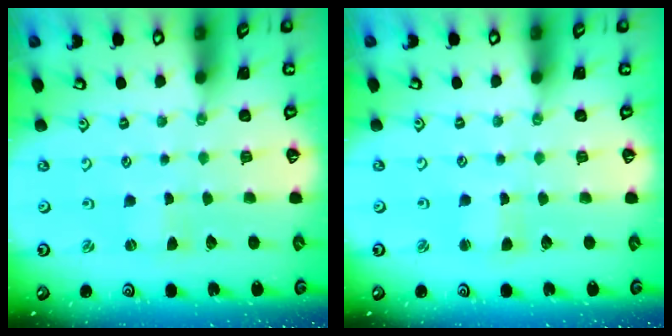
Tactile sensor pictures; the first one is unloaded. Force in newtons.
{"total": 2.5, "press": 2.5, "slide": 0.3}